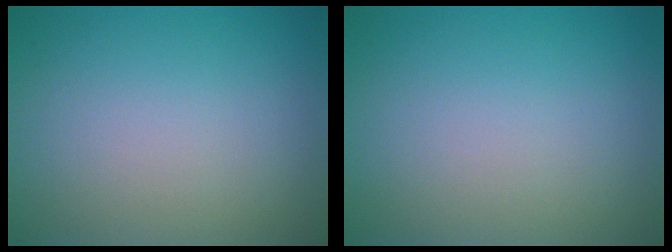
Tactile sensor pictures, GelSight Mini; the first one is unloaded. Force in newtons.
{"total": 0.0}